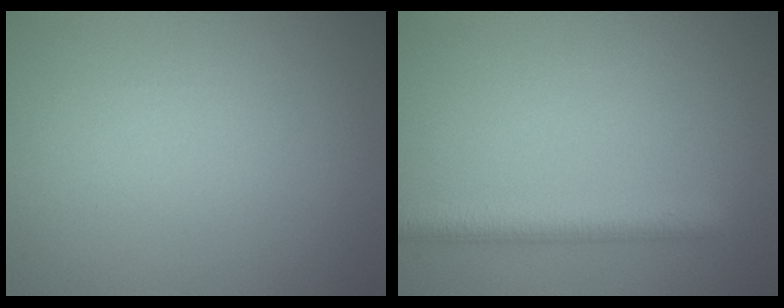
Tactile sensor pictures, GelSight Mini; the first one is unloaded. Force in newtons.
{"total": 3.2, "press": 3.2, "slide": 0.1}